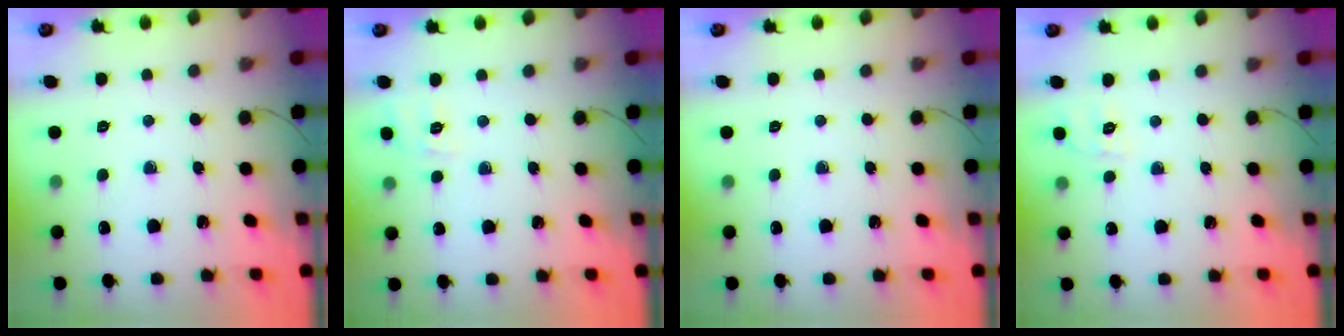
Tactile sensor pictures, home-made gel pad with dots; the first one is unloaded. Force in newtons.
{"total": 2.0, "press": 0.6, "slide": 1.9}
{"total": 0.0}
{"total": 5.9, "press": 5.6, "slide": 1.9}